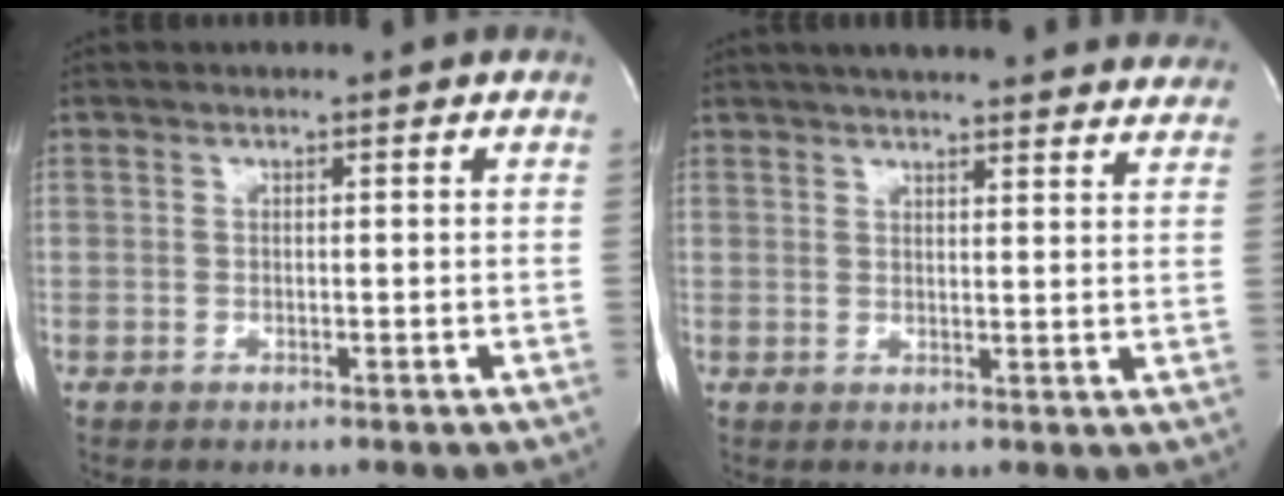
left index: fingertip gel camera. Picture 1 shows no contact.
{"total": 22.4, "force": [20.4, 3.2, 8.6], "torque": [-0.126, -0.003, 0.244]}